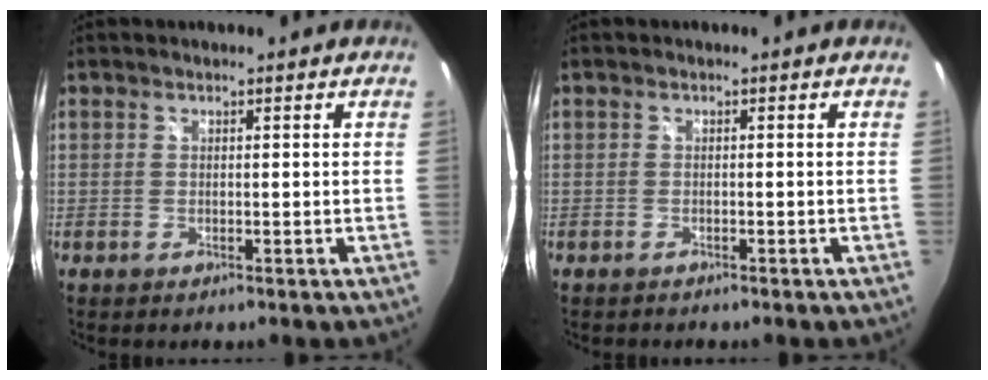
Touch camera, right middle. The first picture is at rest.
{"total": 0.8, "force": [-0.7, 0.3, 0.1], "torque": [-0.005, -0.001, -0.012]}